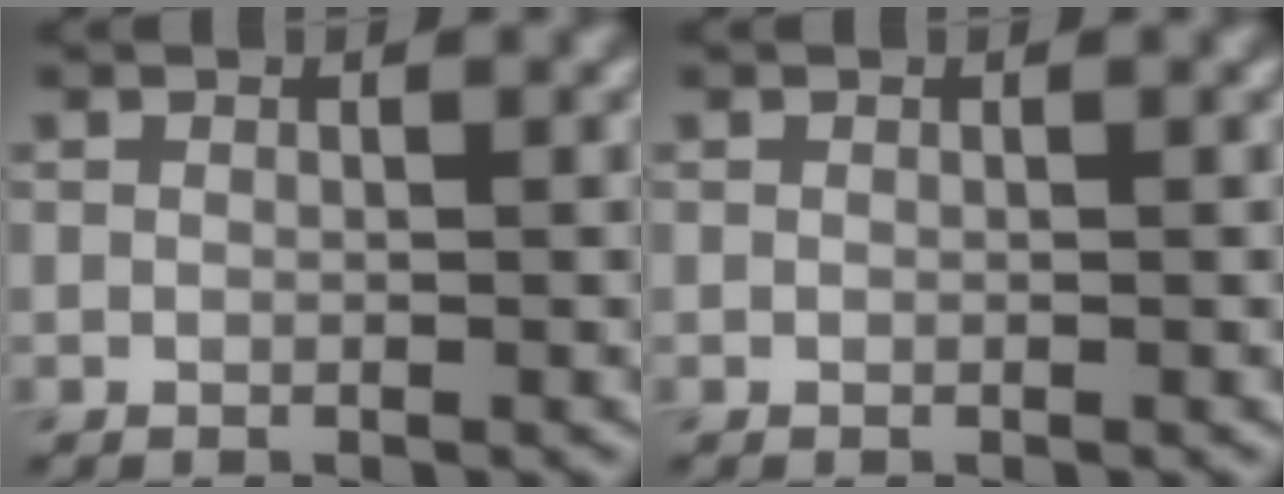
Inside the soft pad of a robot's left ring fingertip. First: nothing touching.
{"total": 0.0}